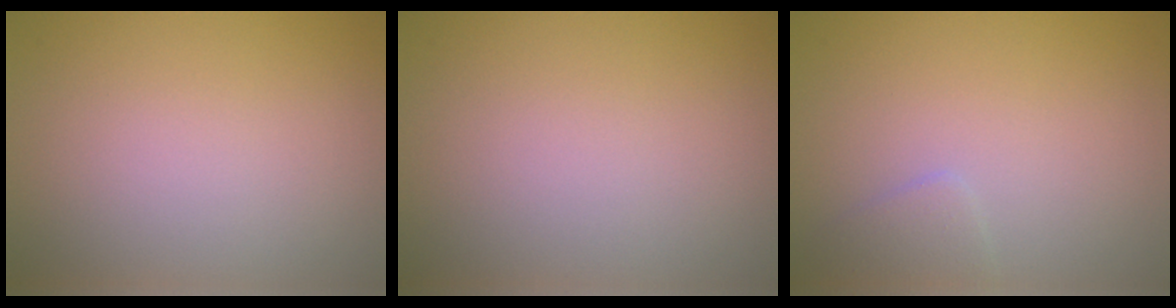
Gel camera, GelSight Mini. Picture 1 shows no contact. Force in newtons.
{"total": 0.0}
{"total": 1.4, "press": 1.4, "slide": 0.1}